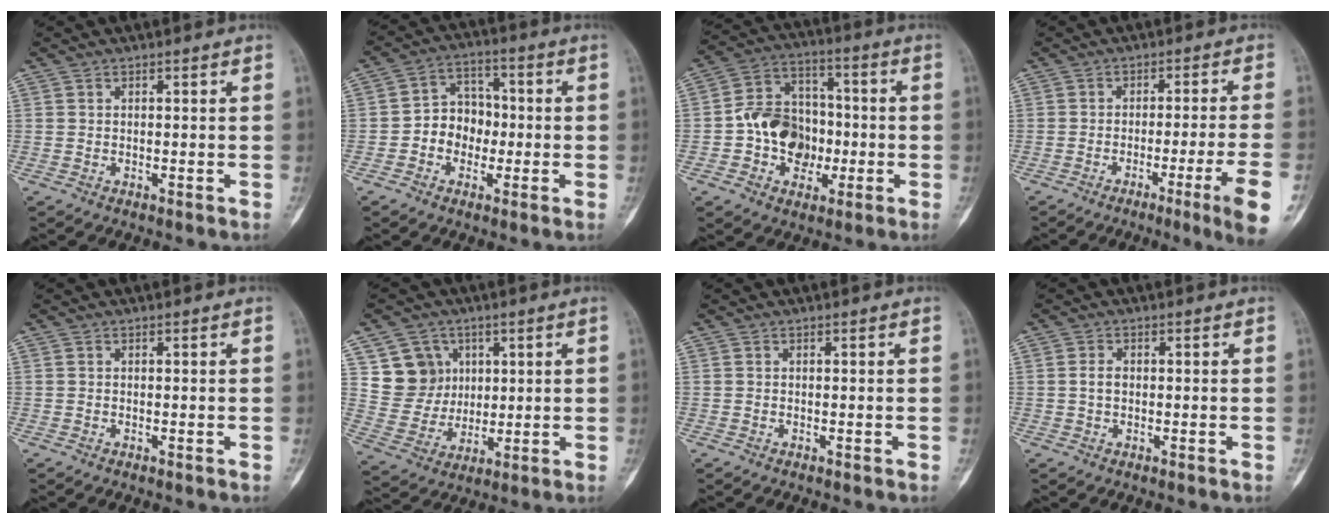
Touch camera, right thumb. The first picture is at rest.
{"total": 8.3, "force": [-1.3, 7.0, 4.3], "torque": [-0.026, 0.031, -0.035]}
{"total": 13.4, "force": [-2.3, 10.8, 7.5], "torque": [-0.082, 0.036, -0.043]}
{"total": 10.3, "force": [-4.7, -0.5, 9.1], "torque": [-0.135, 0.000, -0.068]}
{"total": 0.0}
{"total": 10.5, "force": [4.2, 9.3, 2.6], "torque": [-0.007, -0.021, 0.089]}
{"total": 0.0}
{"total": 2.1, "force": [0.0, 1.4, 1.5], "torque": [-0.027, 0.005, 0.001]}